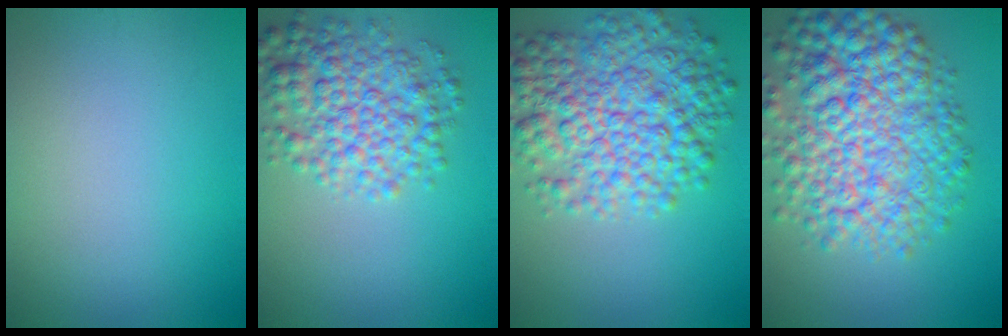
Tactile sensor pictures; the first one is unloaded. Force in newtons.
{"total": 6.0, "press": 6.0, "slide": 0.0}
{"total": 9.0, "press": 9.0, "slide": 0.2}
{"total": 10.0, "press": 10.0, "slide": 0.2}